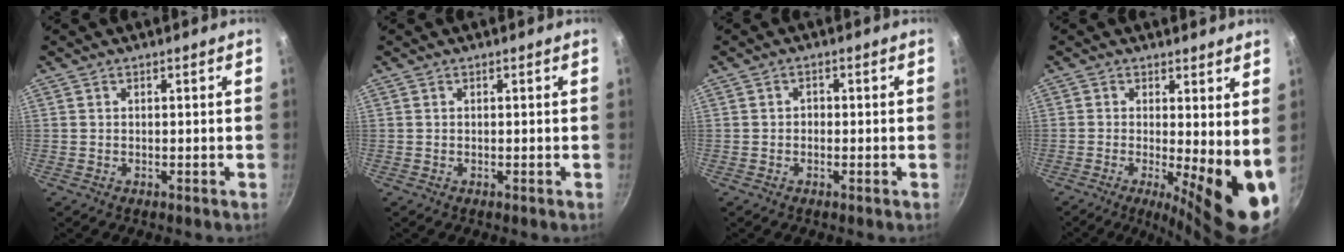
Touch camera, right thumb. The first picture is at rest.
{"total": 0.0}
{"total": 1.1, "force": [-0.4, 0.9, 0.5], "torque": [-0.005, 0.004, -0.008]}
{"total": 12.1, "force": [-0.7, 3.7, 11.5], "torque": [-0.134, -0.022, -0.007]}